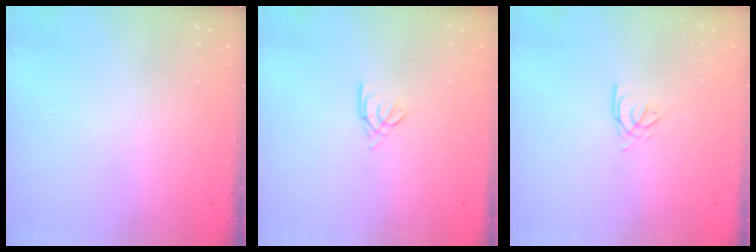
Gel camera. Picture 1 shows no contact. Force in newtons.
{"total": 2.5, "press": 2.5, "slide": 0.5}
{"total": 2.4, "press": 2.4, "slide": 0.1}